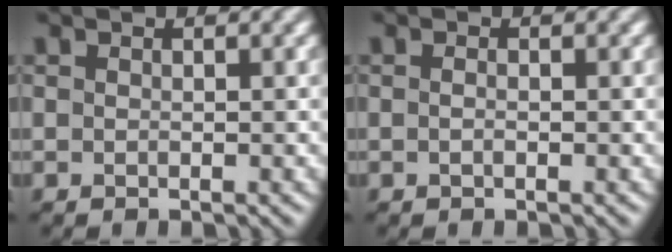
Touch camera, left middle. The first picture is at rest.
{"total": 0.6, "force": [-0.2, 0.2, 0.5], "torque": [-0.009, -0.008, -0.003]}